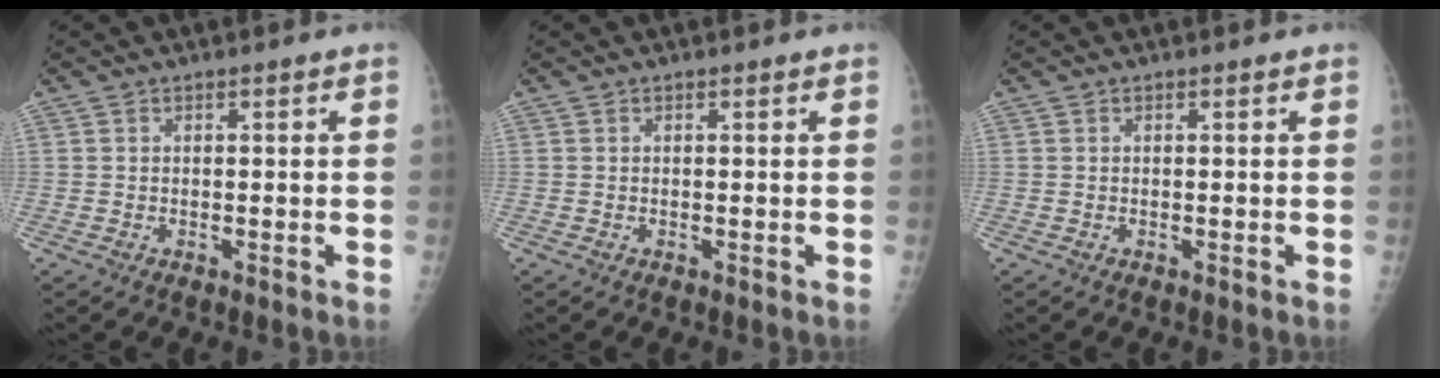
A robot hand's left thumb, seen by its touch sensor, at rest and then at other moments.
{"total": 0.0}
{"total": 0.0}